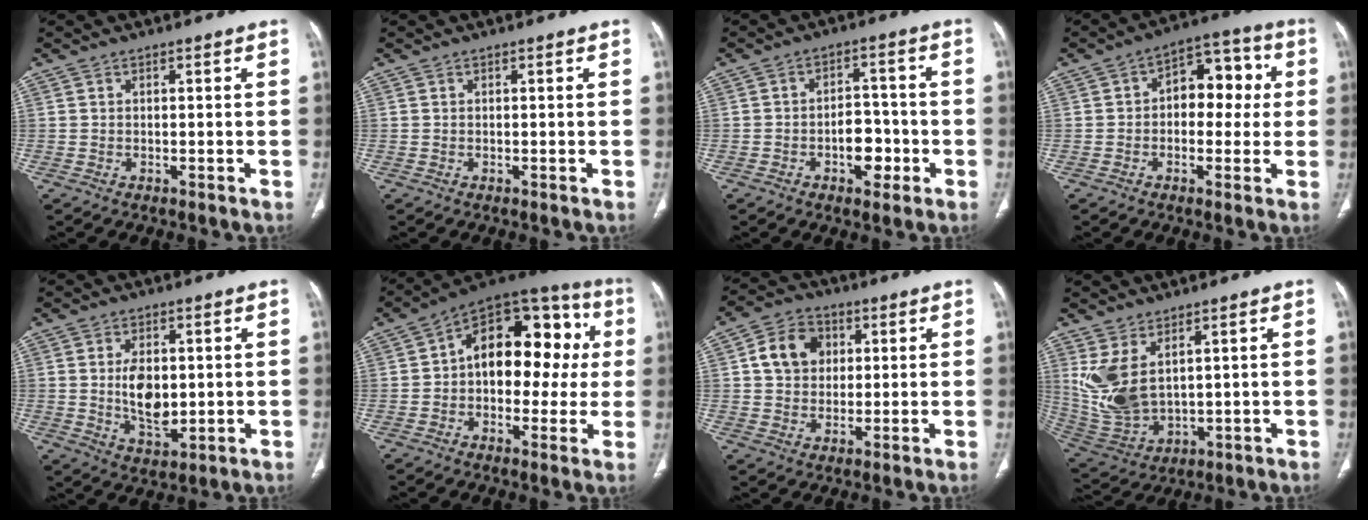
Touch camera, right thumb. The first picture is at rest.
{"total": 0.0}
{"total": 6.9, "force": [-2.4, 4.3, 4.8], "torque": [-0.041, 0.025, -0.036]}
{"total": 11.0, "force": [1.0, 7.1, 8.3], "torque": [-0.071, 0.033, 0.005]}
{"total": 8.3, "force": [0.5, 4.8, 6.7], "torque": [-0.104, -0.014, 0.017]}
{"total": 20.1, "force": [2.1, 12.3, 15.7], "torque": [-0.171, 0.047, 0.019]}
{"total": 9.4, "force": [2.2, 7.6, 5.0], "torque": [-0.062, 0.003, 0.032]}
{"total": 10.9, "force": [3.8, 5.8, 8.3], "torque": [-0.176, -0.021, 0.101]}